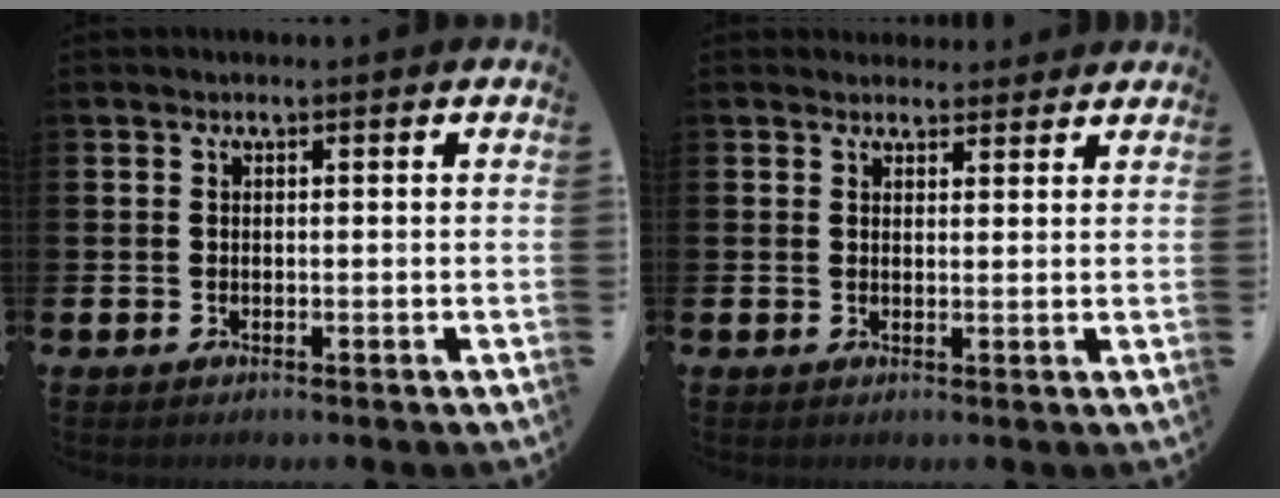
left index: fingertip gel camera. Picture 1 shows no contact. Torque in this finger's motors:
{"motor_torque": [0.52, -1.01, -0.03, -0.01]}